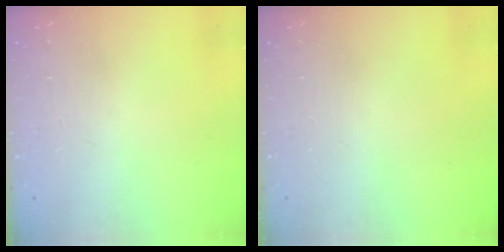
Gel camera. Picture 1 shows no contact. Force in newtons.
{"total": 0.0}